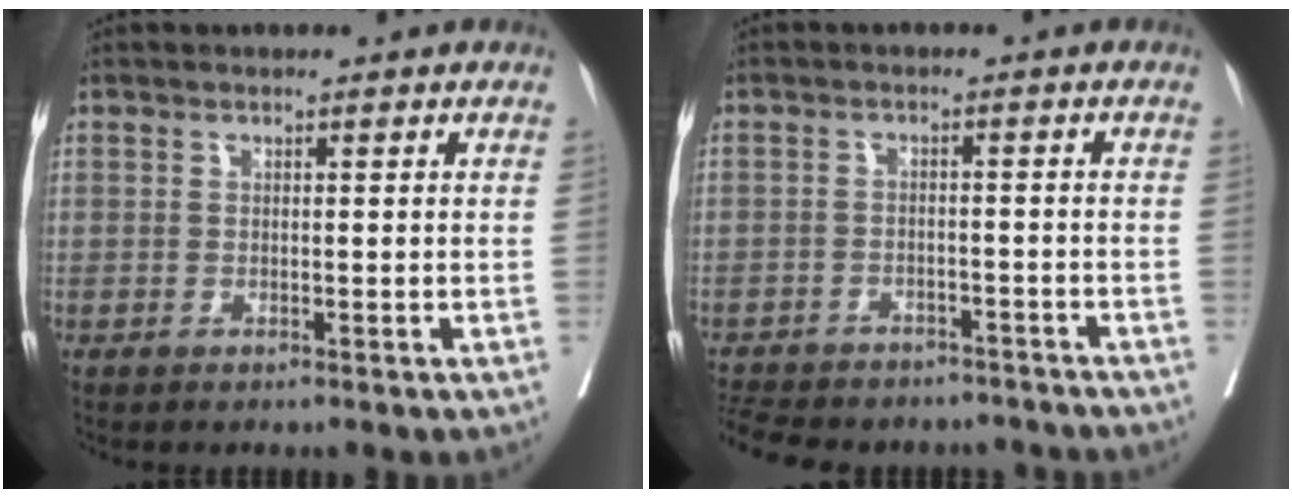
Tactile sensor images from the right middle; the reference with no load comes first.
{"total": 16.0, "force": [-13.8, 6.1, 5.2], "torque": [-0.139, -0.004, -0.178]}